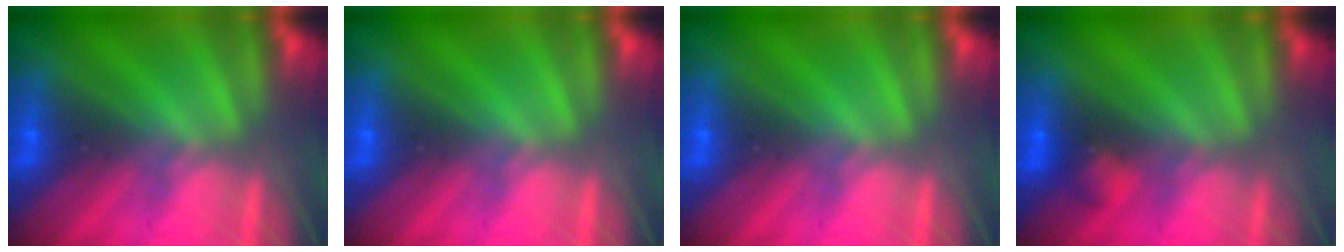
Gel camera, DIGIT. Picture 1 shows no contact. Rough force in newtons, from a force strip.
{"total": 0.0}
{"total": 0.0}
{"total": 2.2}